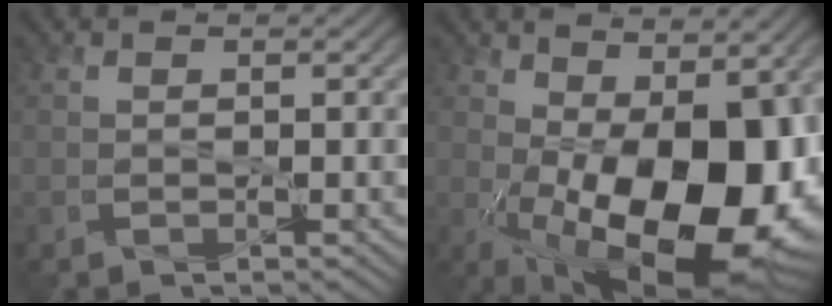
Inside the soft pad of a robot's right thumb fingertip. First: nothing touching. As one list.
[{"total": 20.6, "force": [-3.1, 10.0, 17.7], "torque": [-0.248, -0.026, -0.027]}]